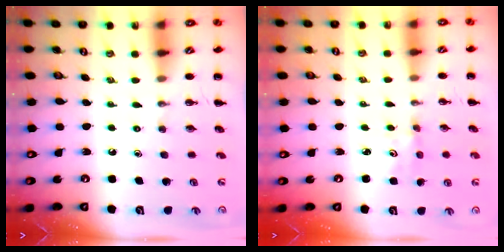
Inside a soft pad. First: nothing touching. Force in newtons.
{"total": 1.2, "press": 1.1, "slide": 0.4}